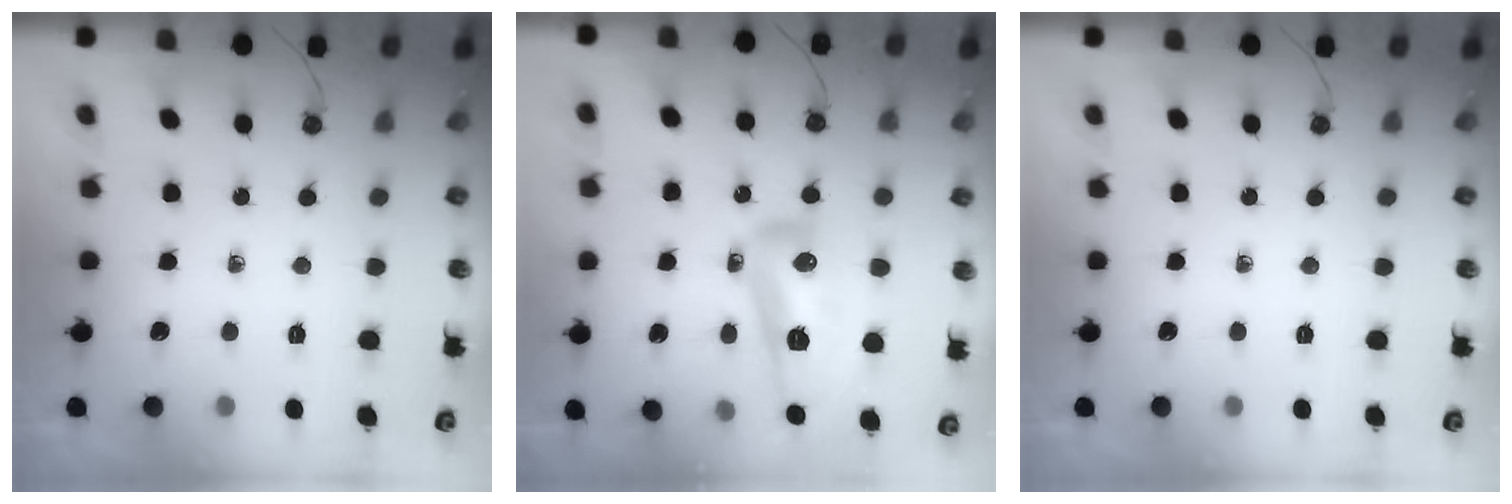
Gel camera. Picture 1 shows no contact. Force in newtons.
{"total": 13.4, "press": 13.4, "slide": 1.2}
{"total": 0.0}